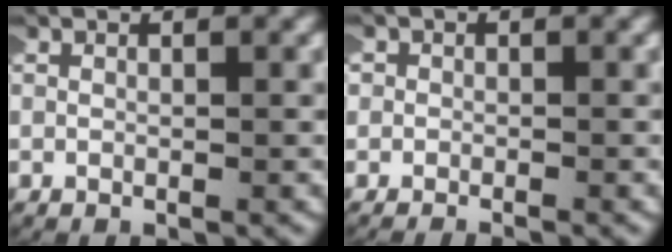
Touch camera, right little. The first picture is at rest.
{"total": 1.3, "force": [-1.0, 0.8, -0.3], "torque": [0.002, -0.001, -0.020]}